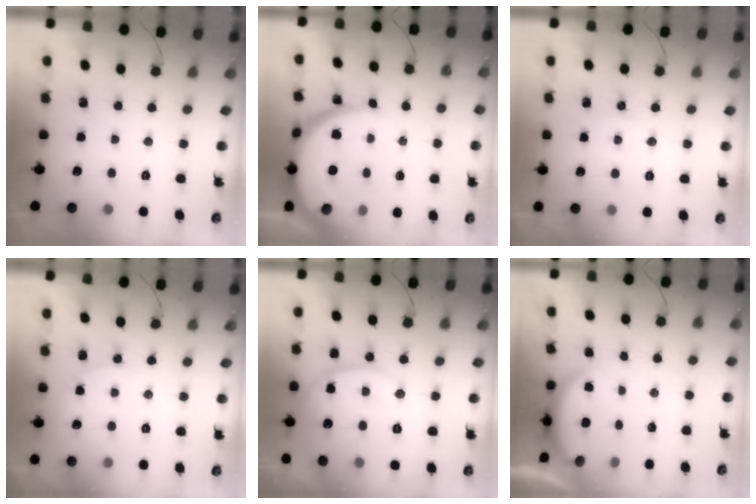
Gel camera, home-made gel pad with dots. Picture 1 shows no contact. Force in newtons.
{"total": 12.6, "press": 12.6, "slide": 0.9}
{"total": 5.0, "press": 5.0, "slide": 0.6}
{"total": 4.4, "press": 4.4, "slide": 0.4}
{"total": 13.1, "press": 13.1, "slide": 0.4}
{"total": 3.0, "press": 2.9, "slide": 0.6}